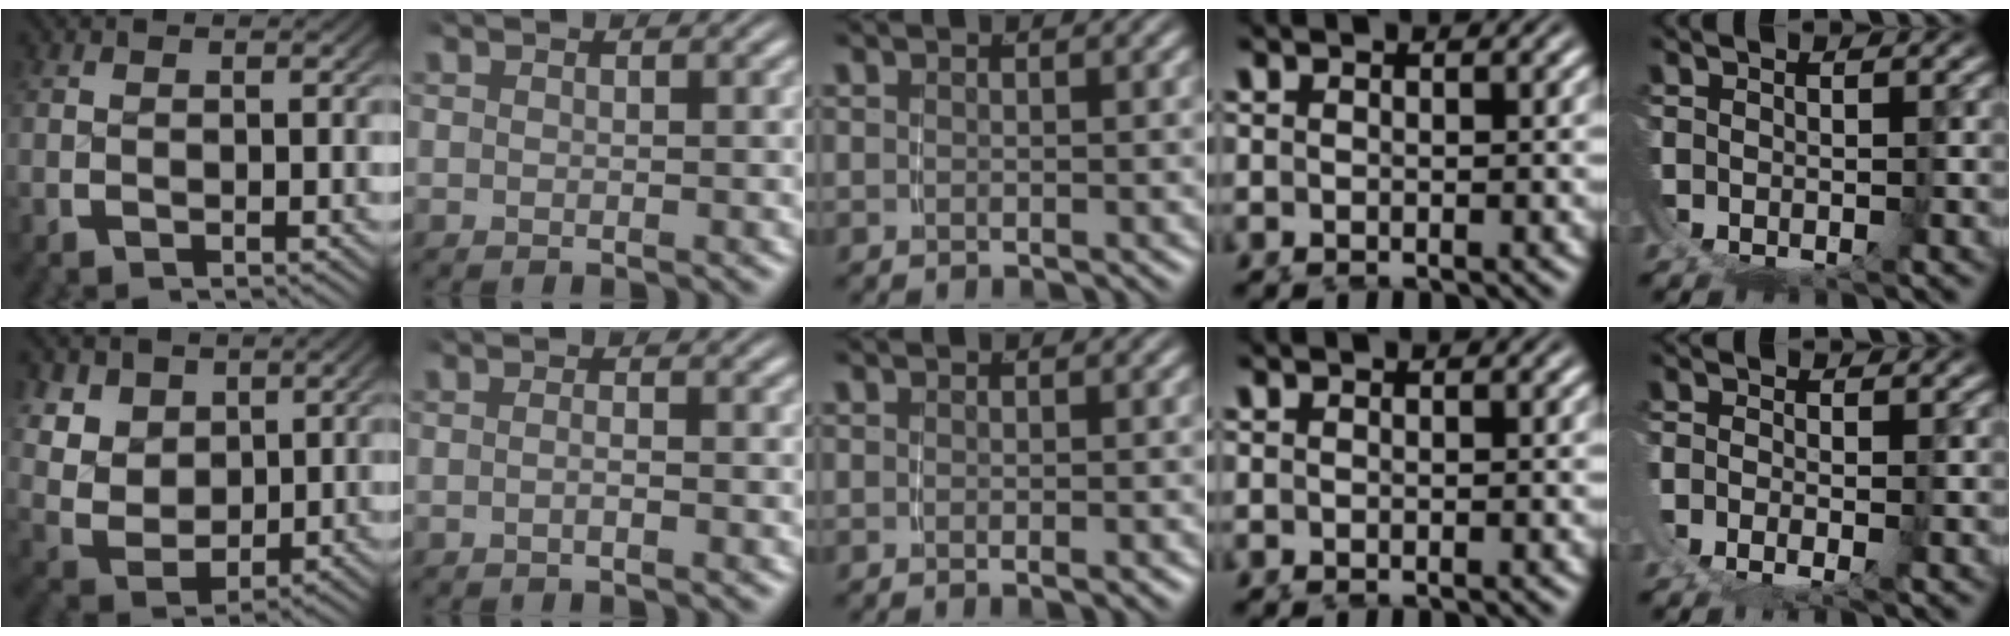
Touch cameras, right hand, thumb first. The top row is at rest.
{"thumb": {"total": 10.1, "force": [0.9, 8.3, 5.6], "torque": [-0.146, -0.046, 0.028]}, "index": {"total": 1.2, "force": [-0.7, 0.1, 0.9], "torque": [-0.019, -0.001, -0.016]}, "middle": {"total": 0.5, "force": [-0.4, -0.1, 0.4], "torque": [-0.006, 0.002, -0.005]}, "little": {"total": 1.1, "force": [-0.2, -1.0, 0.5], "torque": [-0.003, -0.003, -0.002]}}